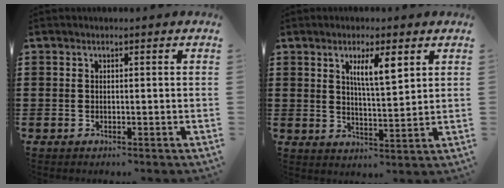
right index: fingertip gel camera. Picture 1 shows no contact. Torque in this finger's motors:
{"motor_torque": [0.28, 0.09, 0.54, 0.08]}